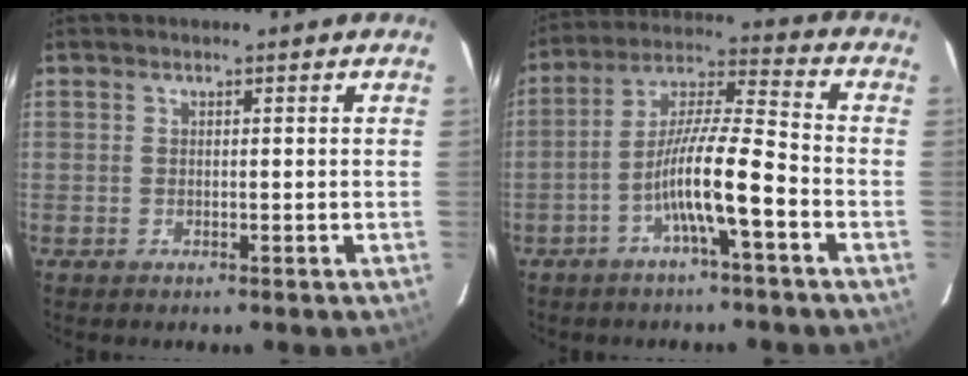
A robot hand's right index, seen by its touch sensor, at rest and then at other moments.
{"total": 10.8, "force": [-4.4, 0.3, 9.9], "torque": [-0.185, 0.016, -0.082]}